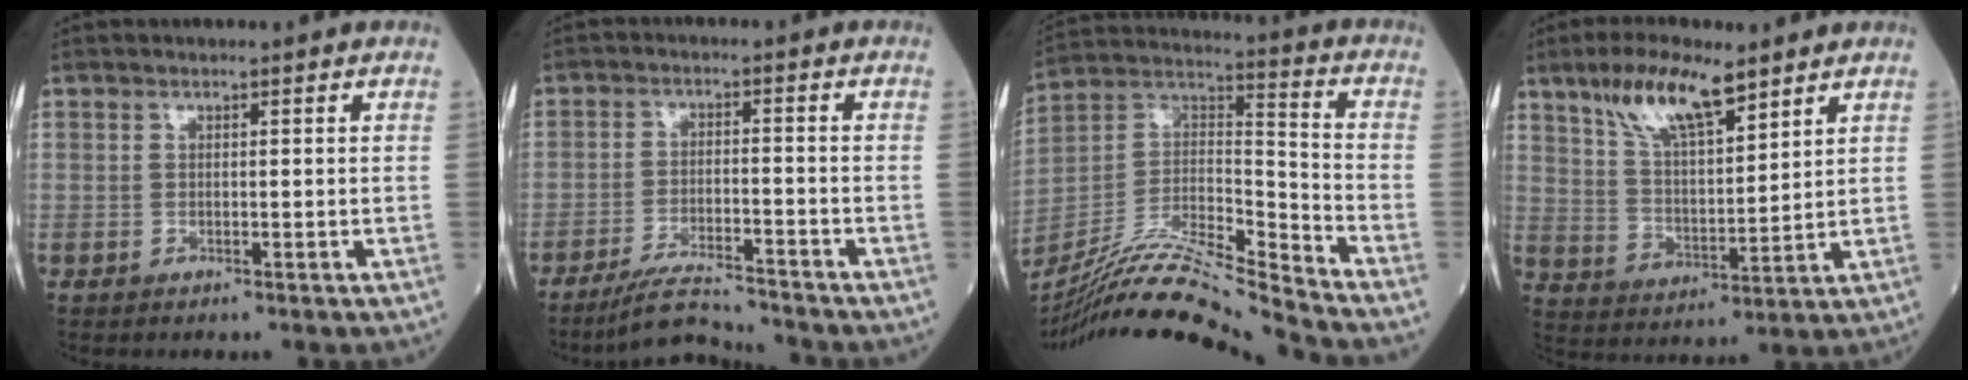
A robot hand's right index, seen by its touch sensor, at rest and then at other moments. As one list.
[{"total": 7.0, "force": [-6.7, 0.0, 2.0], "torque": [-0.039, -0.012, -0.121]}, {"total": 20.4, "force": [-18.7, -1.2, 8.0], "torque": [-0.170, 0.010, -0.338]}, {"total": 11.1, "force": [7.5, 2.8, 7.6], "torque": [-0.148, 0.008, 0.143]}]